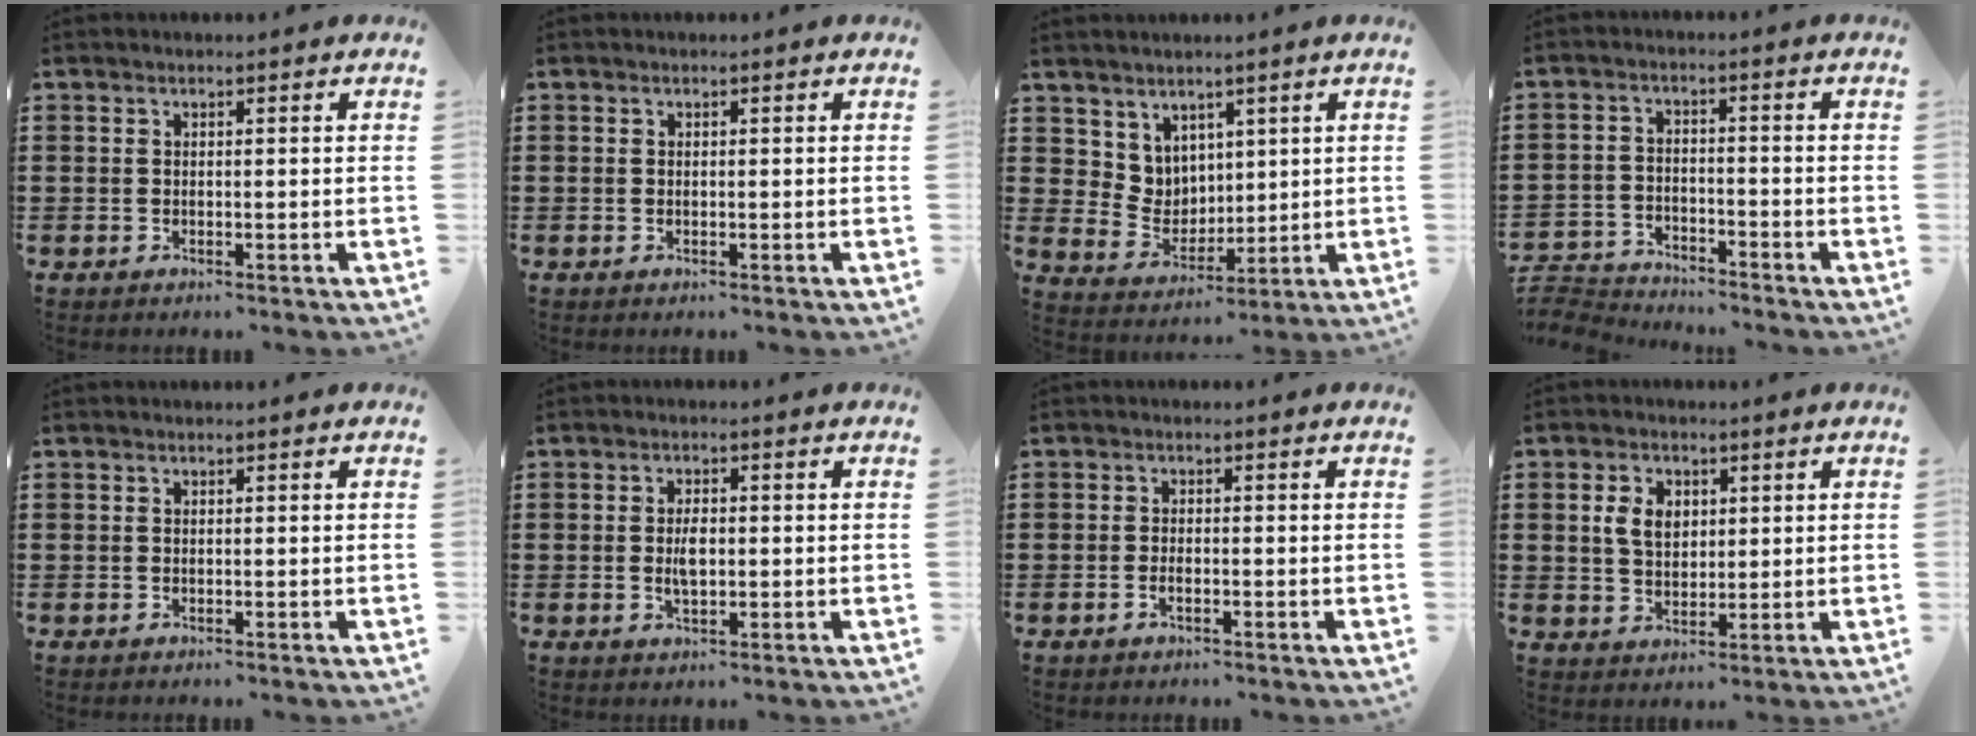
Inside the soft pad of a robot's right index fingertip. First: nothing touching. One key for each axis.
{"total": 0.0}
{"total": 5.6, "fx": 3.7, "fy": 4.2, "fz": 0.3, "tx": -0.033, "ty": -0.009, "tz": 0.073}
{"total": 4.1, "fx": -4.0, "fy": 0.4, "fz": -0.1, "tx": -0.016, "ty": -0.002, "tz": -0.091}
{"total": 0.0}
{"total": 3.4, "fx": 0.0, "fy": 1.6, "fz": 3.0, "tx": -0.059, "ty": 0.004, "tz": -0.001}
{"total": 1.2, "fx": -0.5, "fy": 0.4, "fz": 1.0, "tx": -0.021, "ty": -0.005, "tz": -0.008}
{"total": 4.7, "fx": 1.2, "fy": 3.2, "fz": 3.2, "tx": -0.080, "ty": 0.010, "tz": 0.017}